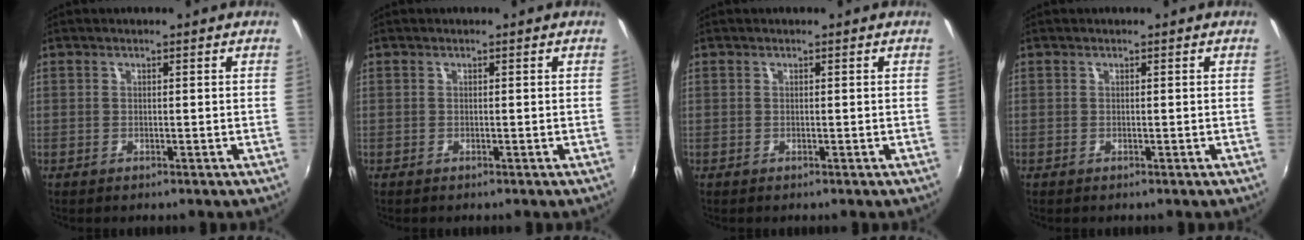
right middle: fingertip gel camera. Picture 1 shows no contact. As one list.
[{"total": 0.0}, {"total": 0.0}, {"total": 0.0}]